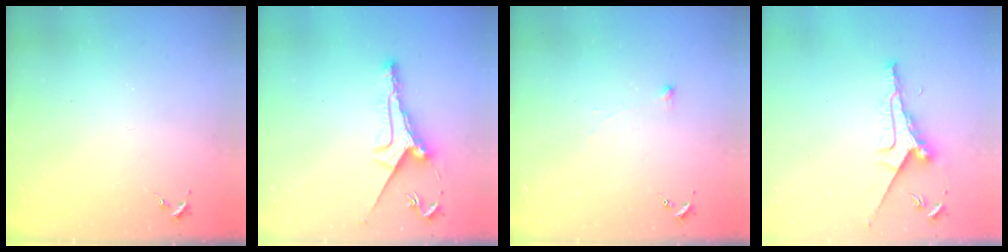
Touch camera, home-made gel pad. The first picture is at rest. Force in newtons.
{"total": 9.7, "press": 9.7, "slide": 0.8}
{"total": 2.5, "press": 2.5, "slide": 0.5}
{"total": 9.5, "press": 9.5, "slide": 0.8}